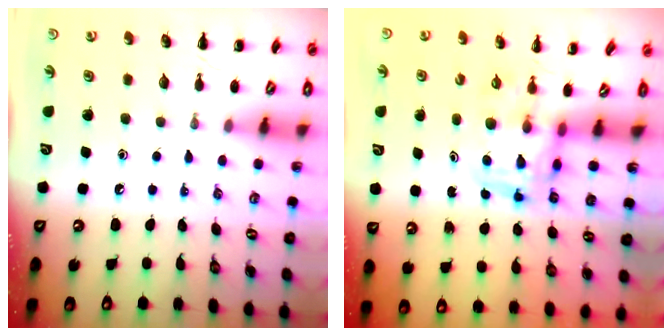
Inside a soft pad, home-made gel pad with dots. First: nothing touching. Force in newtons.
{"total": 3.7, "press": 3.6, "slide": 0.6}